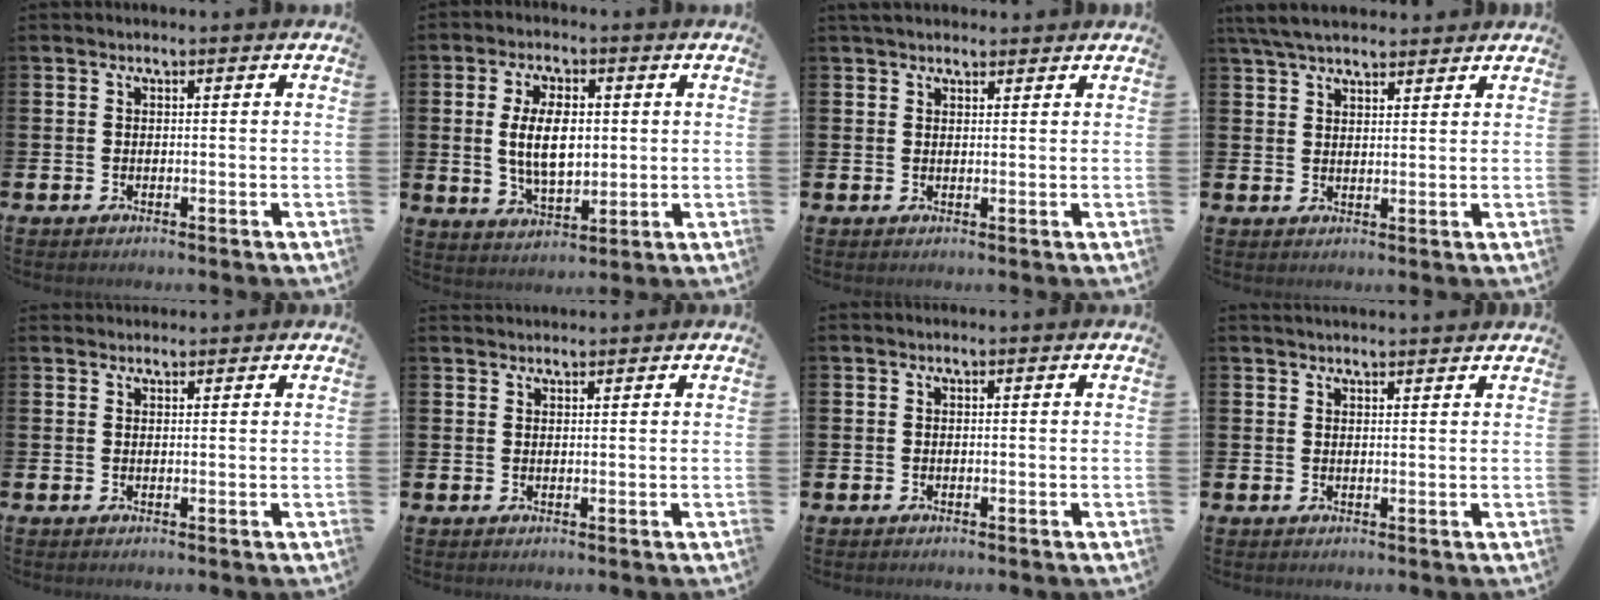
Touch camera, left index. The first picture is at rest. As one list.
[{"total": 7.4, "force": [1.0, 3.8, 6.3], "torque": [-0.105, 0.000, 0.012]}, {"total": 2.2, "force": [2.0, 0.8, 0.5], "torque": [-0.004, -0.001, 0.035]}, {"total": 5.1, "force": [4.6, 1.3, 1.6], "torque": [-0.050, -0.008, 0.088]}, {"total": 1.1, "force": [1.1, 0.2, 0.0], "torque": [0.009, -0.002, 0.019]}, {"total": 1.3, "force": [1.3, 0.2, 0.0], "torque": [0.009, -0.002, 0.022]}, {"total": 0.0}, {"total": 1.8, "force": [1.8, 0.1, 0.1], "torque": [0.009, -0.011, 0.030]}]